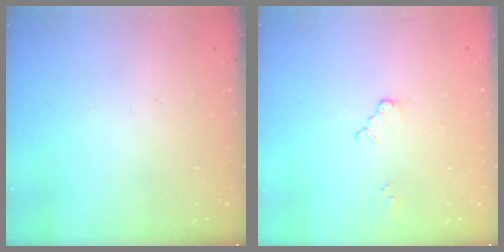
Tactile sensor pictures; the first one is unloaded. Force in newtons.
{"total": 1.9, "press": 1.9, "slide": 0.3}